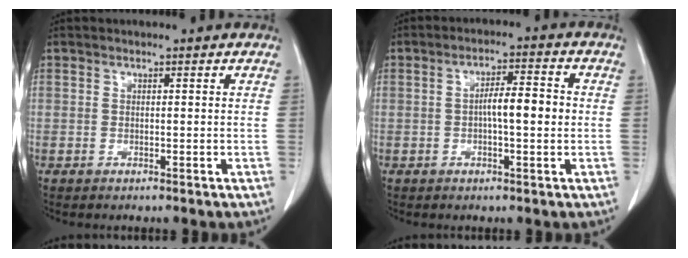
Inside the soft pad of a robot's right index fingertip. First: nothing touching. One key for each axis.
{"total": 5.6, "fx": -0.2, "fy": 1.0, "fz": 5.5, "tx": -0.096, "ty": 0.013, "tz": -0.007}